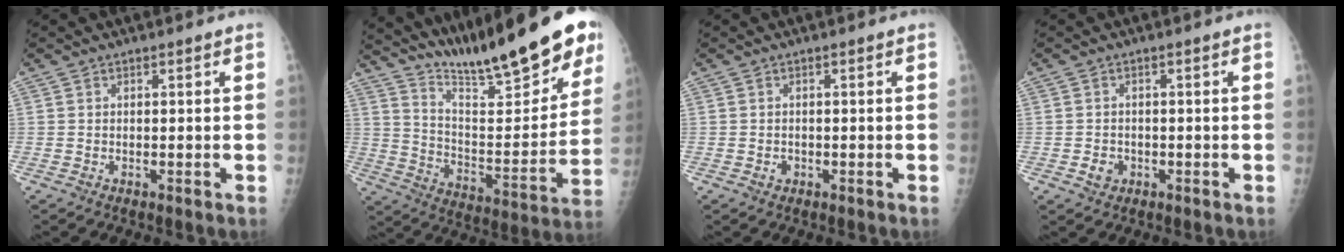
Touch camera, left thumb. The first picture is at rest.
{"total": 24.4, "force": [18.9, 4.4, 14.8], "torque": [-0.198, -0.099, 0.300]}
{"total": 0.8, "force": [-0.3, 0.7, 0.3], "torque": [-0.002, 0.002, -0.002]}
{"total": 2.1, "force": [-0.7, 1.8, 0.9], "torque": [-0.009, 0.003, -0.007]}